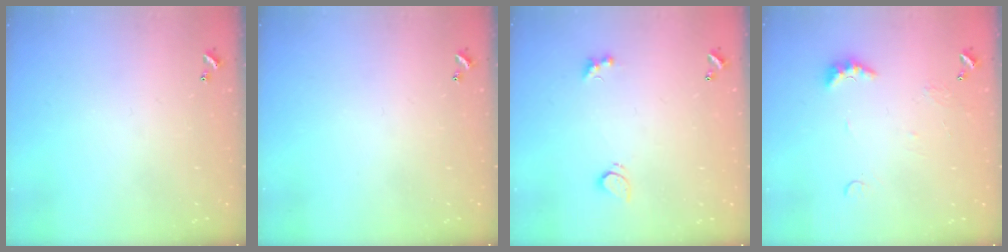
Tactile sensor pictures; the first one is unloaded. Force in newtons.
{"total": 0.0}
{"total": 3.0, "press": 2.7, "slide": 1.1}
{"total": 4.3, "press": 4.2, "slide": 0.9}